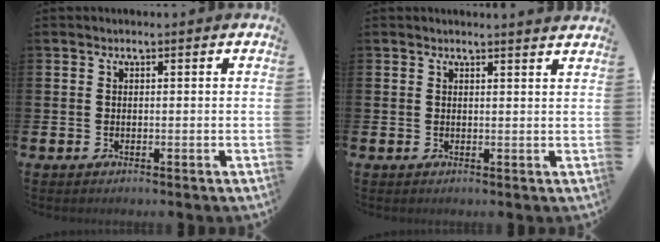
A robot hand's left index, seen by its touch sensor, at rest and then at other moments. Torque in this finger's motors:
{"motor_torque": [0.90, -1.24, 0.35, 0.06]}